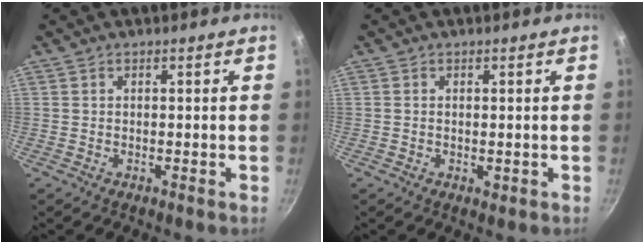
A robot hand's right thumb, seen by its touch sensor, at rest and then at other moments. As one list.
[{"total": 0.8, "force": [0.0, 0.4, 0.7], "torque": [-0.009, -0.002, 0.000]}]